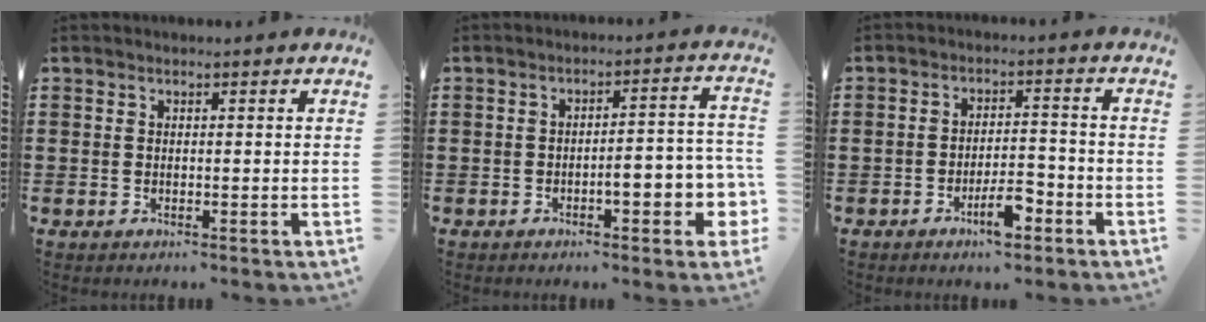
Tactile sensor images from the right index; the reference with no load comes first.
{"total": 5.2, "force": [-2.1, 1.4, 4.5], "torque": [-0.060, -0.005, -0.042]}
{"total": 5.6, "force": [-3.2, 1.7, 4.3], "torque": [-0.080, 0.005, -0.060]}